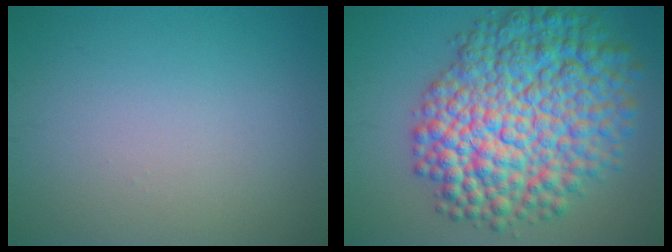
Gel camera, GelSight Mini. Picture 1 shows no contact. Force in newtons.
{"total": 13.4, "press": 13.4, "slide": 0.3}